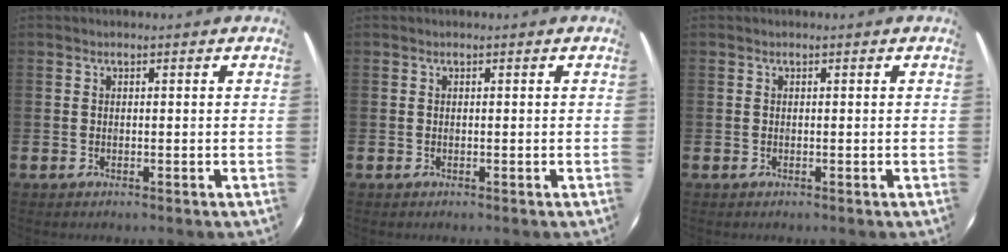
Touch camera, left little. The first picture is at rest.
{"total": 0.0}
{"total": 0.0}